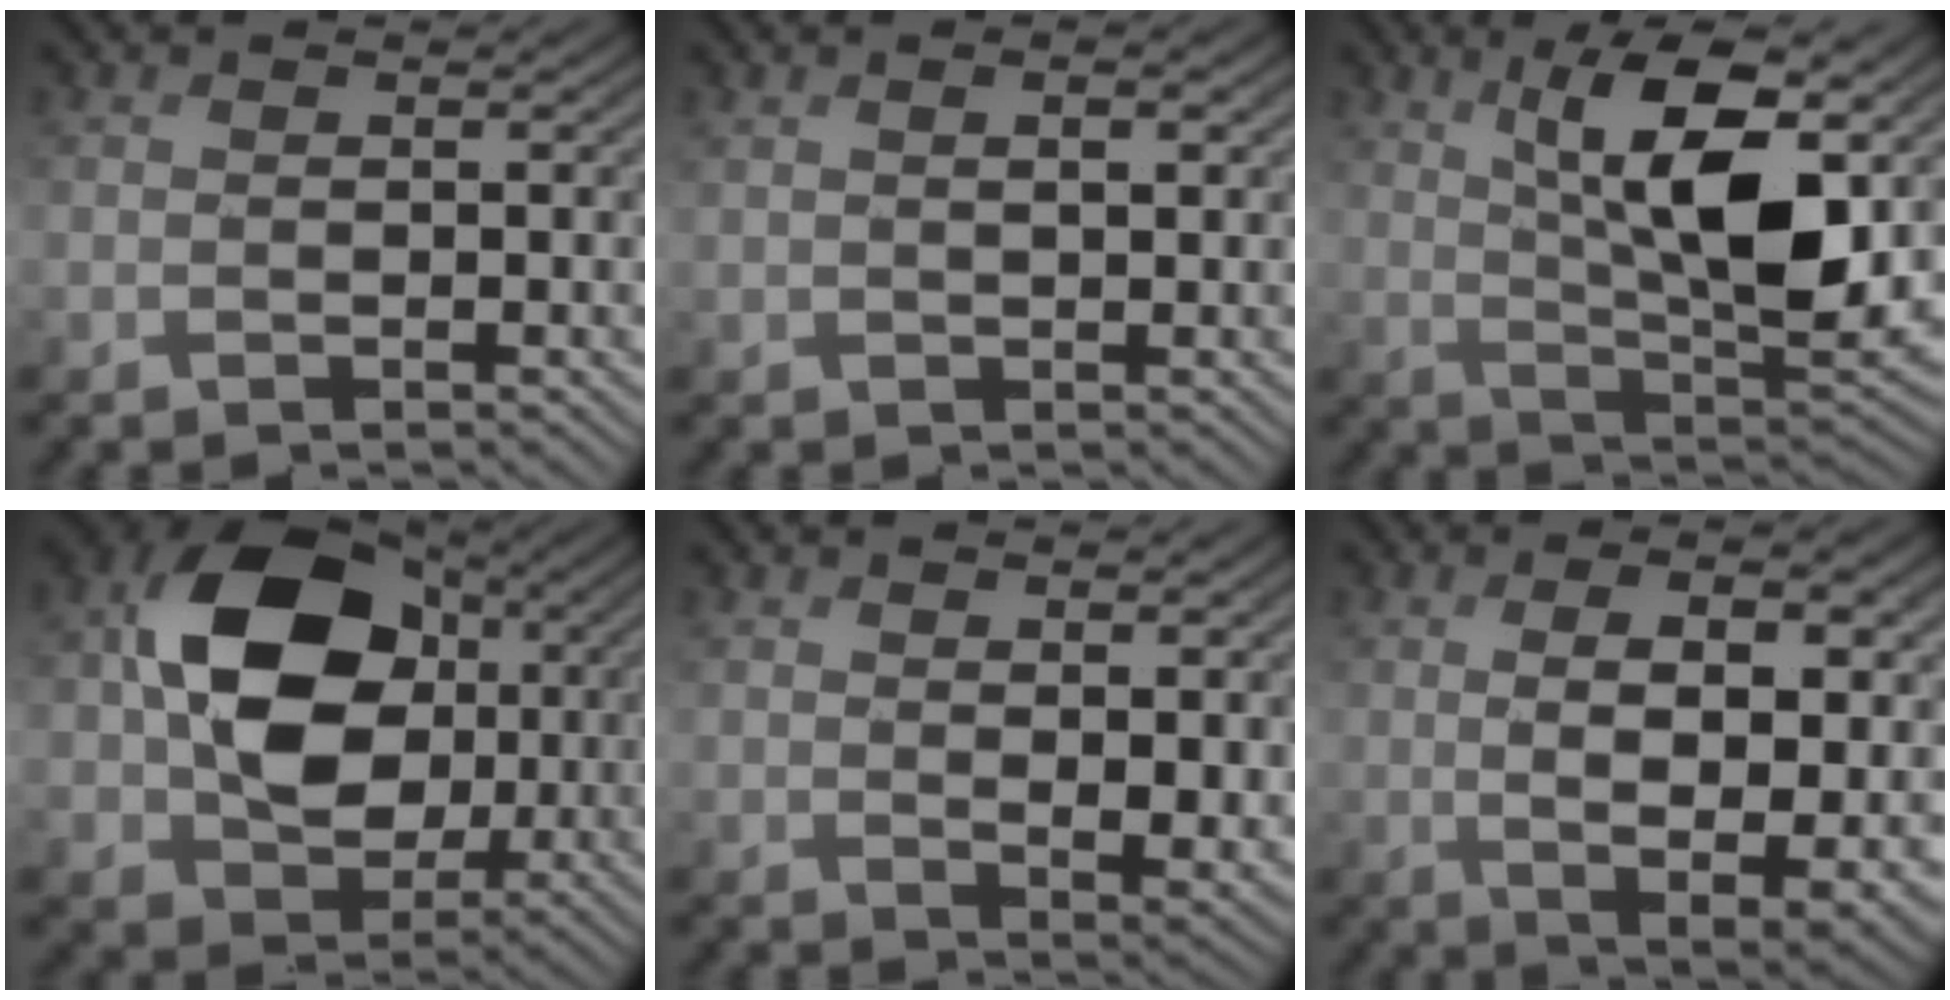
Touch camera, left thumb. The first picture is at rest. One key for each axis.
{"total": 1.7, "fx": 0.9, "fy": 0.6, "fz": 1.4, "tx": -0.022, "ty": -0.002, "tz": 0.021}
{"total": 12.2, "fx": 3.8, "fy": 4.0, "fz": 10.9, "tx": -0.188, "ty": -0.006, "tz": 0.068}
{"total": 14.3, "fx": 1.4, "fy": 11.0, "fz": 9.1, "tx": -0.171, "ty": 0.013, "tz": 0.021}
{"total": 5.4, "fx": 2.6, "fy": 2.3, "fz": 4.1, "tx": -0.083, "ty": -0.013, "tz": 0.059}
{"total": 11.4, "fx": 1.8, "fy": 5.0, "fz": 10.1, "tx": -0.160, "ty": -0.004, "tz": 0.030}